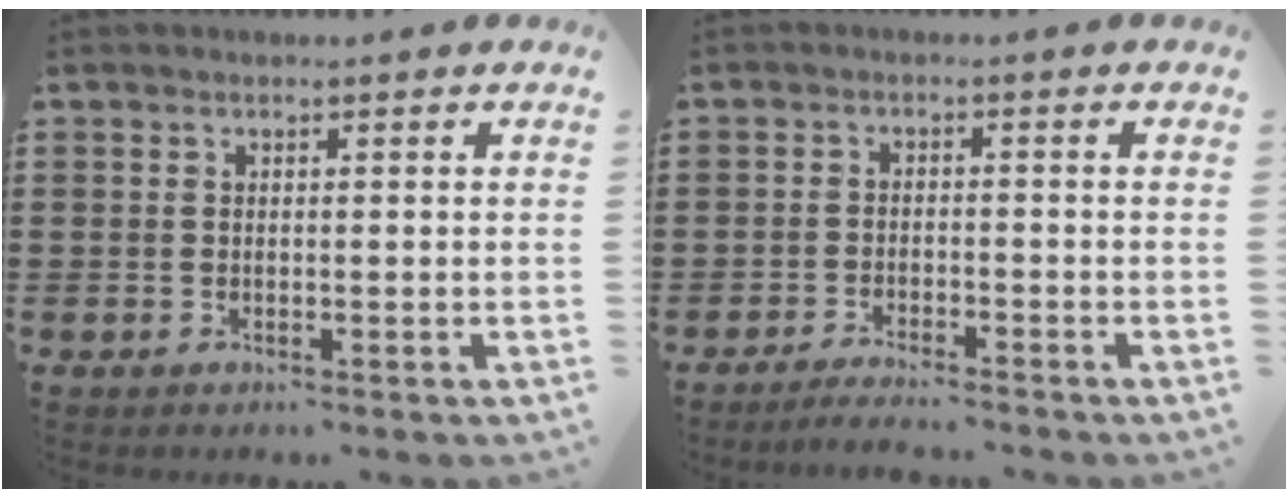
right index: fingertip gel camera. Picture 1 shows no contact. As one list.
[{"total": 2.4, "force": [-2.3, -0.1, 0.3], "torque": [-0.009, 0.002, -0.048]}]